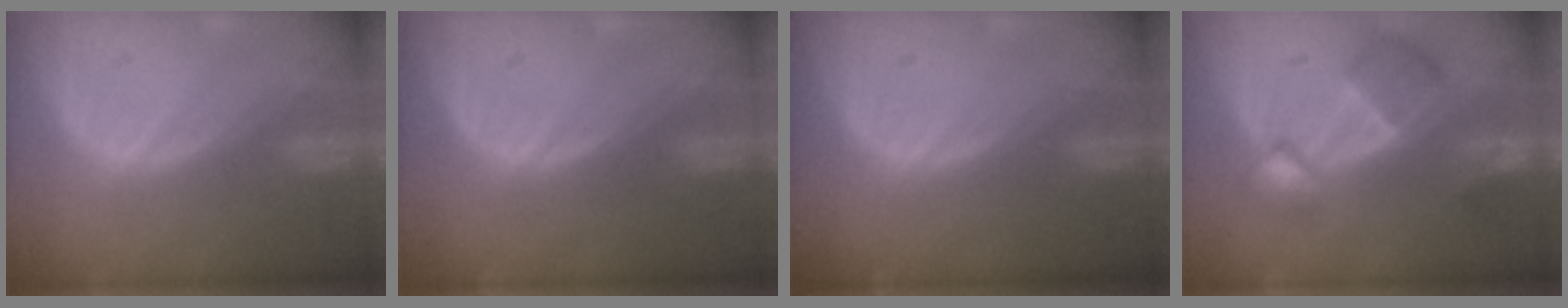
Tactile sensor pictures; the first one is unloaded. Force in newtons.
{"total": 0.0}
{"total": 0.0}
{"total": 7.3, "press": 6.6, "slide": 3.2}